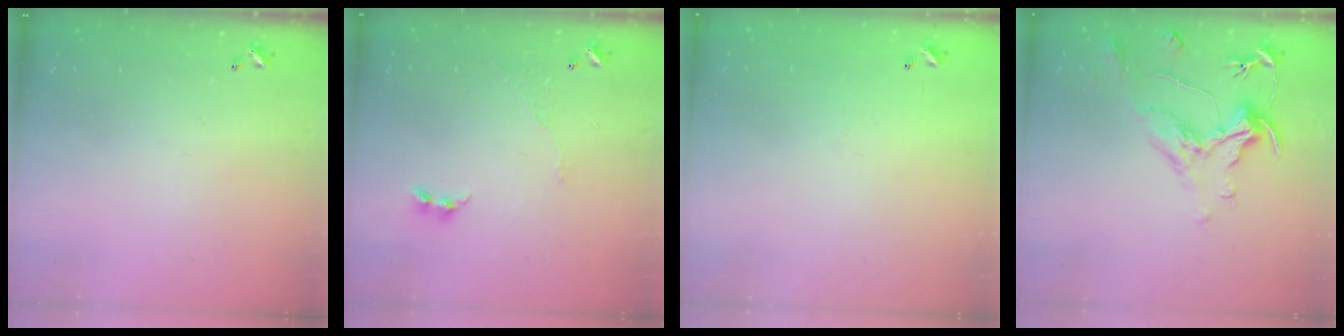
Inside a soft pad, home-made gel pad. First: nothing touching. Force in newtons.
{"total": 5.6, "press": 5.6, "slide": 0.4}
{"total": 5.8, "press": 5.7, "slide": 0.8}
{"total": 2.1, "press": 1.7, "slide": 1.3}